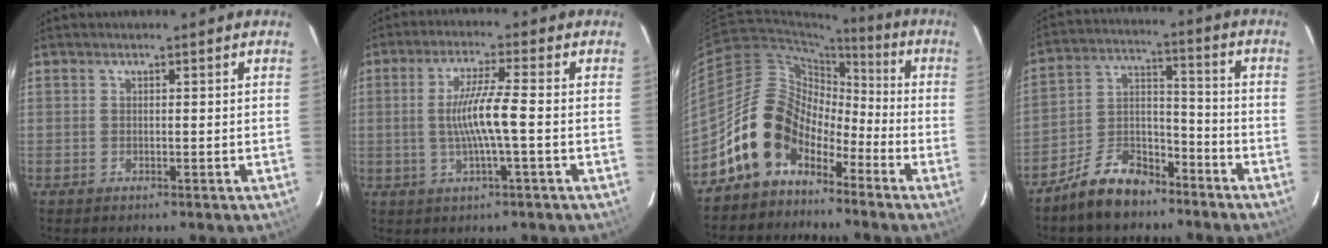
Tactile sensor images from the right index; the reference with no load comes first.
{"total": 7.7, "force": [-1.0, -0.5, 7.6], "torque": [-0.146, -0.004, -0.014]}
{"total": 12.5, "force": [-7.6, 8.5, 5.2], "torque": [-0.099, 0.030, -0.134]}
{"total": 11.4, "force": [-8.5, 5.6, 5.3], "torque": [-0.109, 0.036, -0.143]}